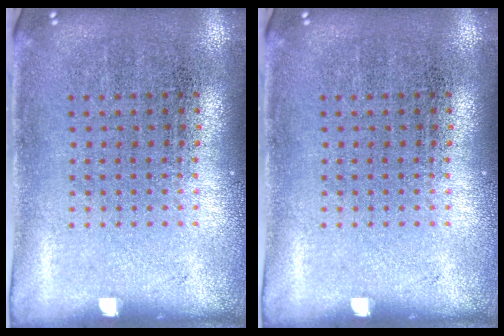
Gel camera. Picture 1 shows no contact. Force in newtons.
{"total": 0.0}